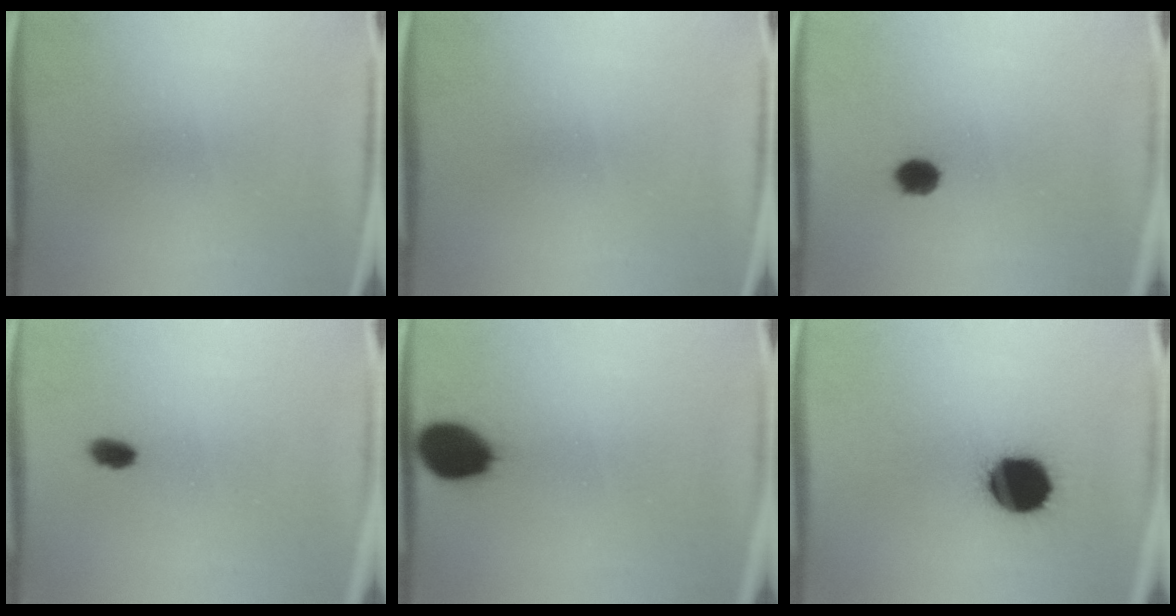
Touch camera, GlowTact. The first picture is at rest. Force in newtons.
{"total": 0.0}
{"total": 3.4}
{"total": 2.3}
{"total": 10.7}
{"total": 17.1}